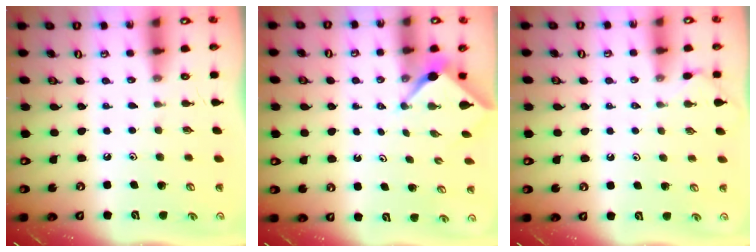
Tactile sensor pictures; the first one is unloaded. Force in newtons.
{"total": 2.5, "press": 2.5, "slide": 0.3}
{"total": 2.1, "press": 2.1, "slide": 0.3}